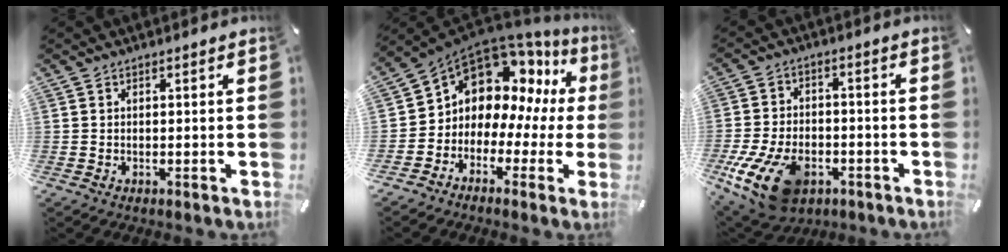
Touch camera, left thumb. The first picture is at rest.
{"total": 10.1, "force": [5.8, 7.8, 2.8], "torque": [-0.069, -0.065, 0.108]}
{"total": 16.0, "force": [-7.1, 10.1, 10.2], "torque": [-0.202, 0.035, -0.117]}